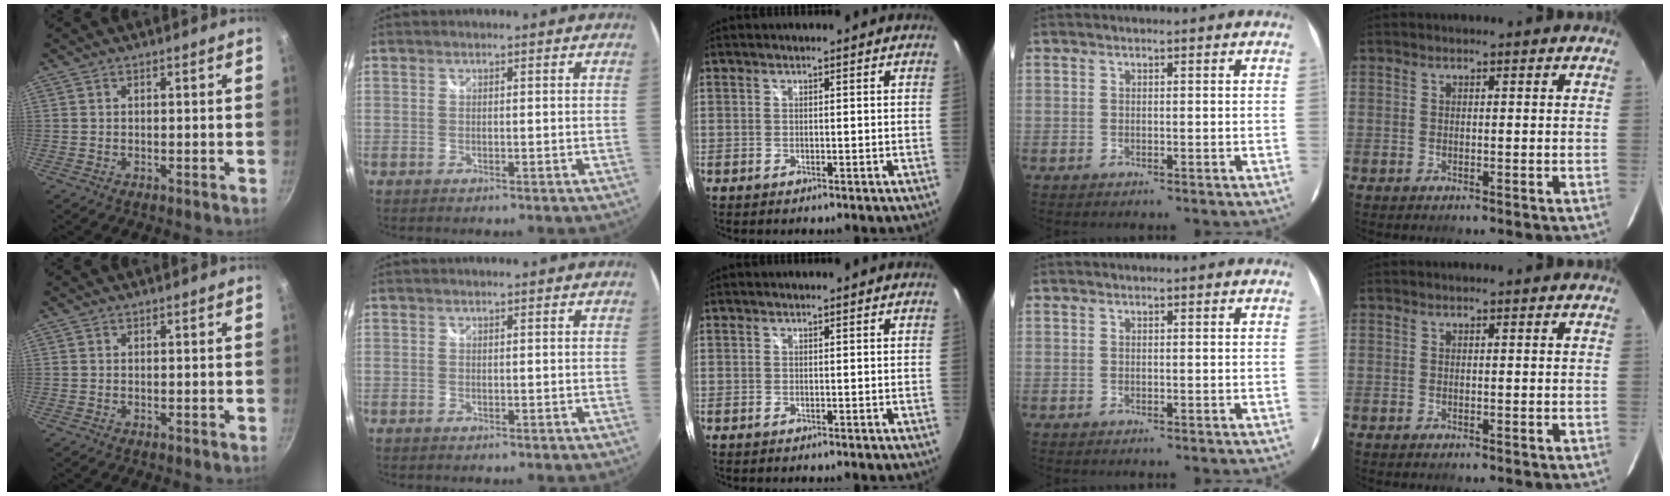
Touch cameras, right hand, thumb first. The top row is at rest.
{}